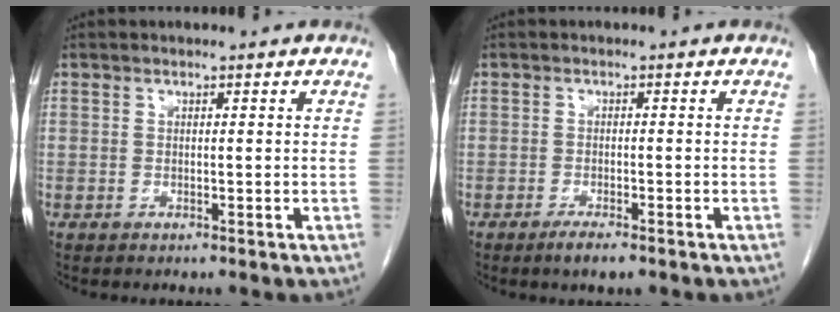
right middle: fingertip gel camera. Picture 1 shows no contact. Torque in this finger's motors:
{"motor_torque": [0.44, -0.23, 0.01, 0.03]}